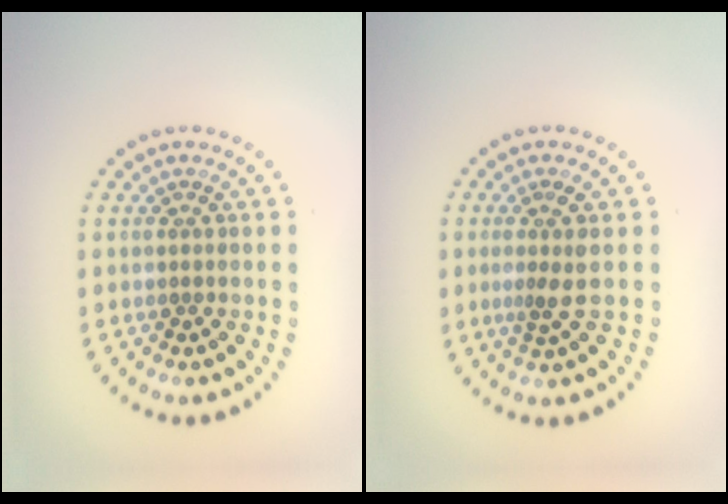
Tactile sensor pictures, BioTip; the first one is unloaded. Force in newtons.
{"total": 2.0, "press": 1.4, "slide": 1.4}